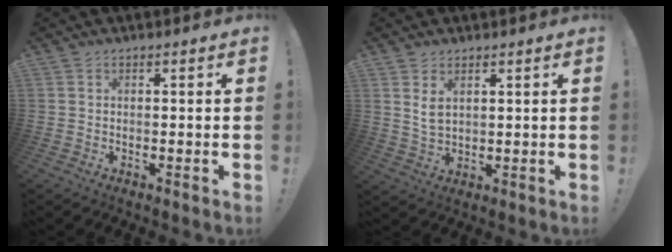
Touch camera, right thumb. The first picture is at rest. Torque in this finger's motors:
{"motor_torque": [-0.19, -0.13, -0.18, 0.38, -0.11]}